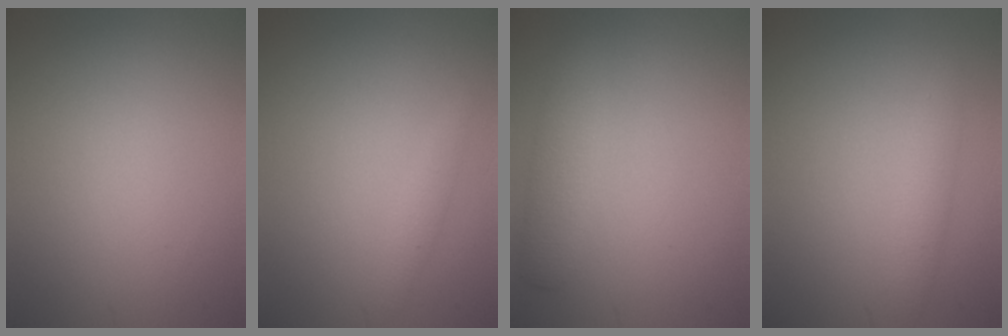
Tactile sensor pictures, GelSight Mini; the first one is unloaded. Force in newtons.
{"total": 1.1, "press": 1.1, "slide": 0.1}
{"total": 2.7, "press": 2.7, "slide": 0.1}
{"total": 2.0, "press": 1.9, "slide": 0.2}